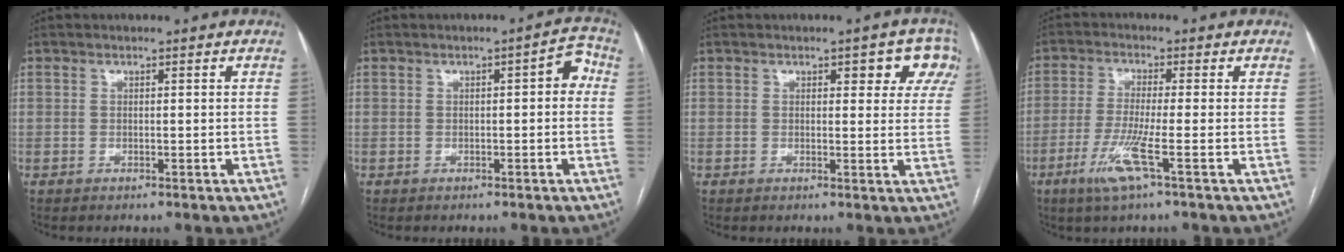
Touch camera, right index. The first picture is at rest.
{"total": 3.7, "force": [0.3, 1.2, 3.5], "torque": [-0.034, 0.019, -0.003]}
{"total": 5.9, "force": [3.0, 2.8, 4.3], "torque": [-0.029, 0.011, 0.024]}
{"total": 6.6, "force": [-3.0, -0.4, 5.9], "torque": [-0.120, -0.018, -0.063]}